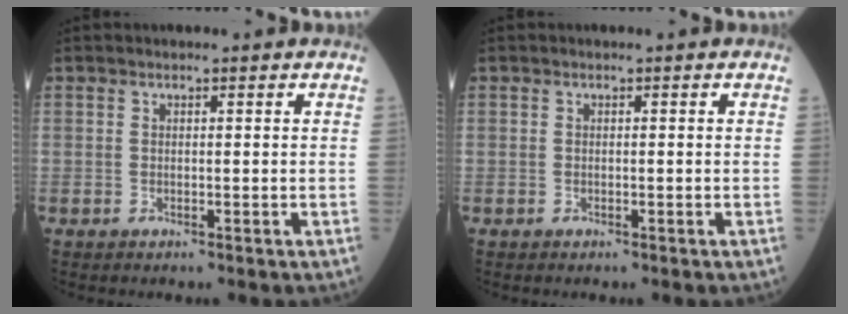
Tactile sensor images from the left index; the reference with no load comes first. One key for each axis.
{"total": 0.0}